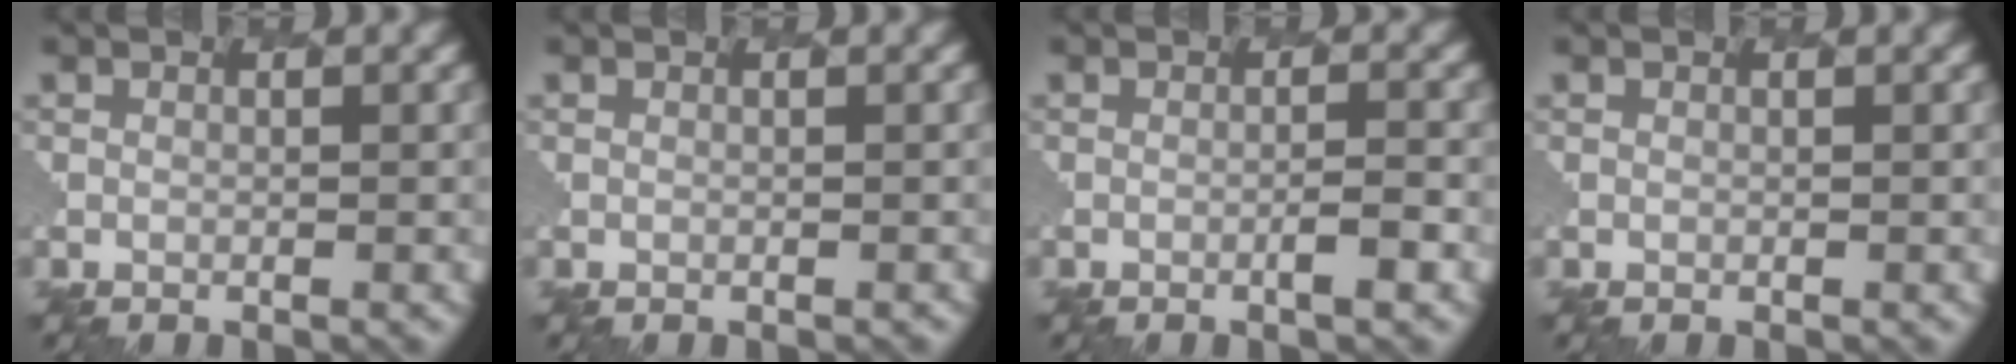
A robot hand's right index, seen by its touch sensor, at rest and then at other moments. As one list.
[{"total": 0.0}, {"total": 1.0, "force": [-0.5, -0.1, 0.8], "torque": [-0.023, 0.006, -0.012]}, {"total": 0.0}]